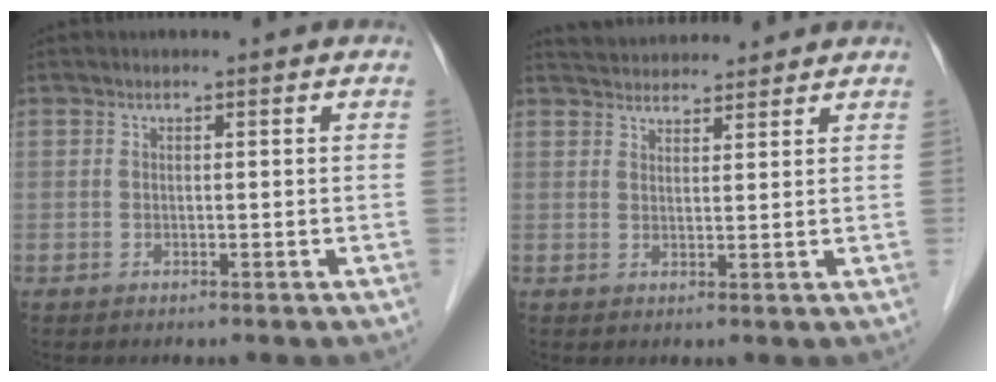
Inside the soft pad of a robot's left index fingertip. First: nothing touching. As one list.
[{"total": 7.2, "force": [6.9, 1.4, 1.5], "torque": [-0.024, 0.030, 0.104]}]